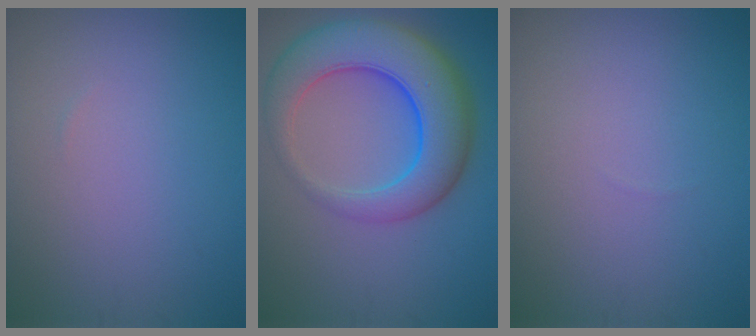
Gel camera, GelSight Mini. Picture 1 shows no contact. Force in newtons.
{"total": 9.2, "press": 9.1, "slide": 0.2}
{"total": 0.0}